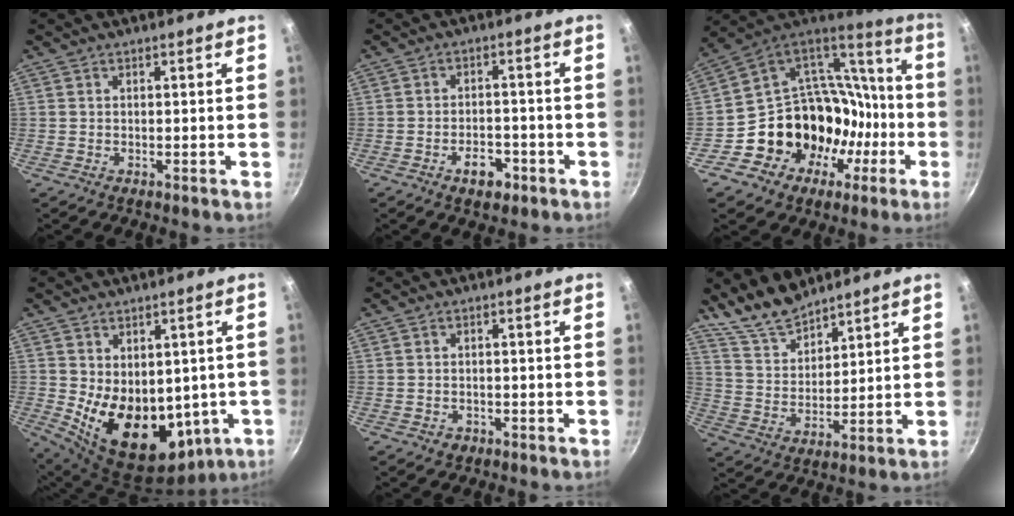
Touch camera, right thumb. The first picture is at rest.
{"total": 5.4, "force": [-2.8, 3.2, 3.3], "torque": [-0.032, 0.020, -0.042]}
{"total": 23.1, "force": [-6.3, 19.3, 10.9], "torque": [-0.145, 0.078, -0.083]}
{"total": 17.0, "force": [-0.5, 11.7, 12.4], "torque": [-0.165, -0.030, 0.031]}
{"total": 1.7, "force": [-0.9, 1.4, 0.6], "torque": [-0.011, 0.006, -0.005]}
{"total": 9.5, "force": [8.3, 3.6, 3.1], "torque": [-0.039, -0.047, 0.164]}